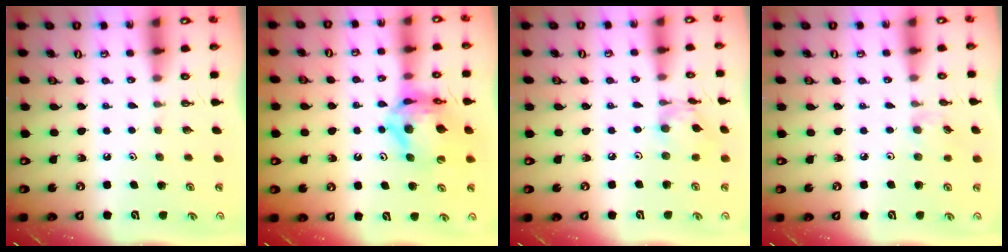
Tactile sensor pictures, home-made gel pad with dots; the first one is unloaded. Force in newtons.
{"total": 13.2, "press": 13.2, "slide": 1.2}
{"total": 8.3, "press": 8.2, "slide": 0.8}
{"total": 4.0, "press": 3.9, "slide": 0.6}